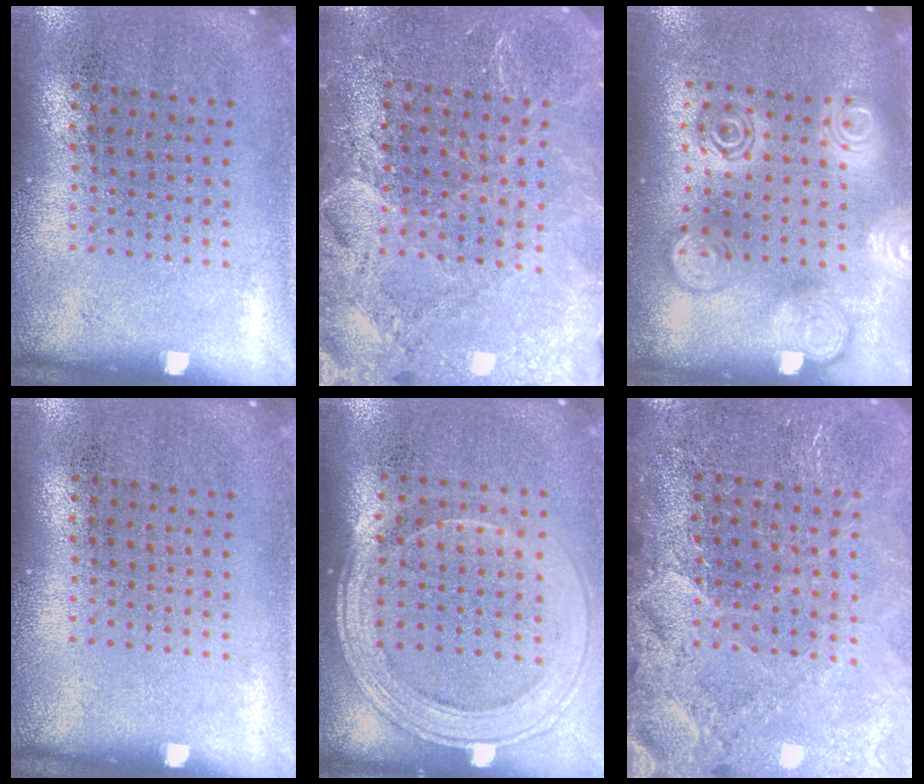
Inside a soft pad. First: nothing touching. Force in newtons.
{"total": 3.5, "press": 3.3, "slide": 1.3}
{"total": 2.6, "press": 2.6, "slide": 0.3}
{"total": 0.0}
{"total": 1.6, "press": 1.4, "slide": 0.7}
{"total": 3.3, "press": 3.0, "slide": 1.2}